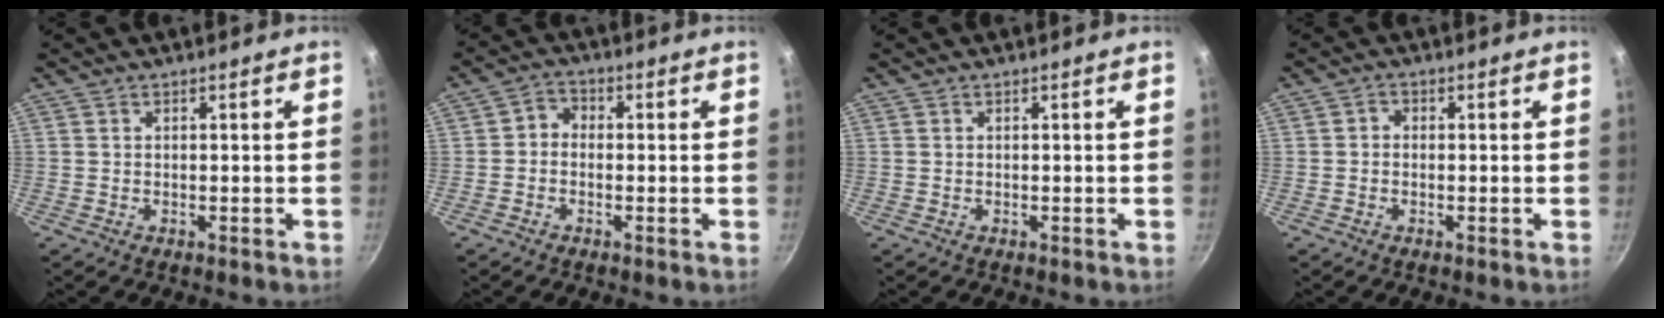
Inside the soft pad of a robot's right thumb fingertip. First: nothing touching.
{"total": 3.0, "force": [-0.7, 2.5, 1.5], "torque": [-0.014, 0.015, -0.025]}
{"total": 0.0}
{"total": 1.4, "force": [-0.3, 1.2, 0.6], "torque": [-0.009, 0.007, -0.009]}